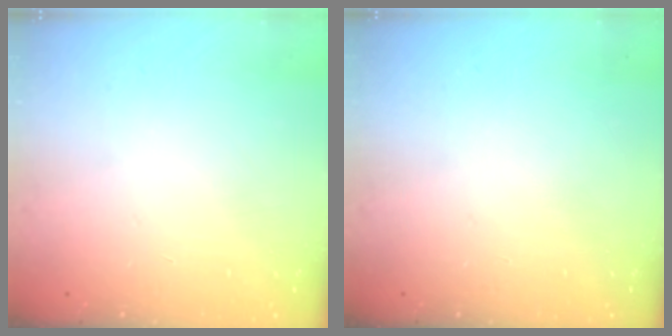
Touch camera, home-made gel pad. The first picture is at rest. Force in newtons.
{"total": 0.0}